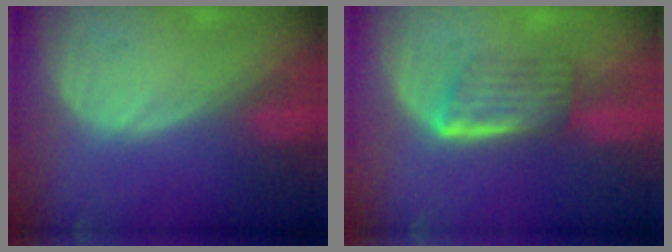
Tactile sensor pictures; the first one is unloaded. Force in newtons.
{"total": 5.8, "press": 4.9, "slide": 3.0}